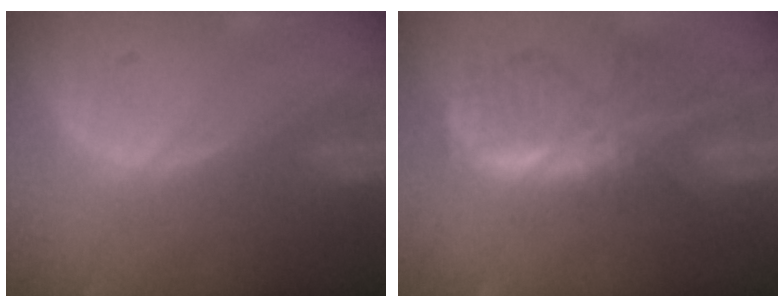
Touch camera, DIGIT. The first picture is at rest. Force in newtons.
{"total": 8.7, "press": 7.5, "slide": 4.3}